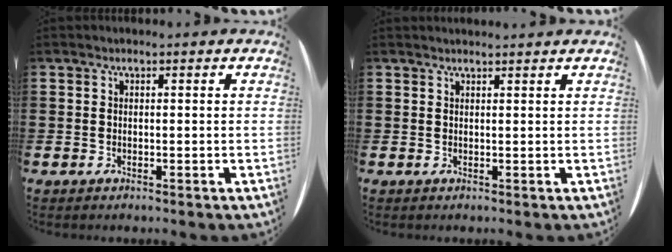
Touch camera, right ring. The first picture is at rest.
{"total": 0.8, "force": [0.7, -0.1, 0.0], "torque": [0.001, 0.000, 0.015]}